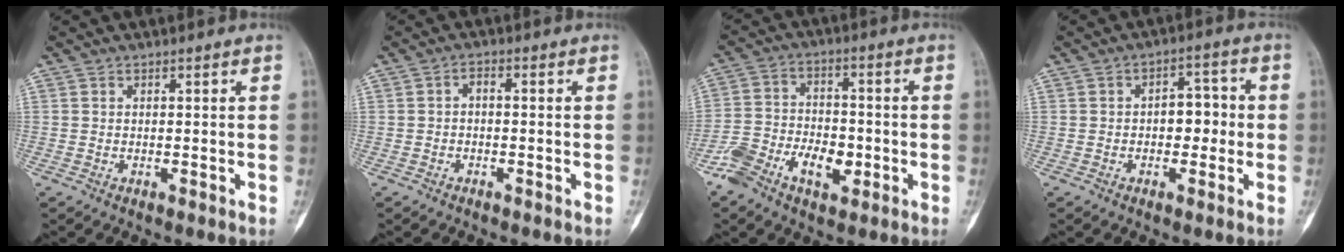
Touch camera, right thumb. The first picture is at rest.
{"total": 1.4, "force": [-0.4, 0.8, 1.1], "torque": [-0.016, 0.014, -0.011]}
{"total": 10.6, "force": [-4.7, 6.2, 7.2], "torque": [-0.128, 0.024, -0.087]}
{"total": 5.8, "force": [-0.4, 3.8, 4.4], "torque": [-0.033, 0.022, -0.013]}